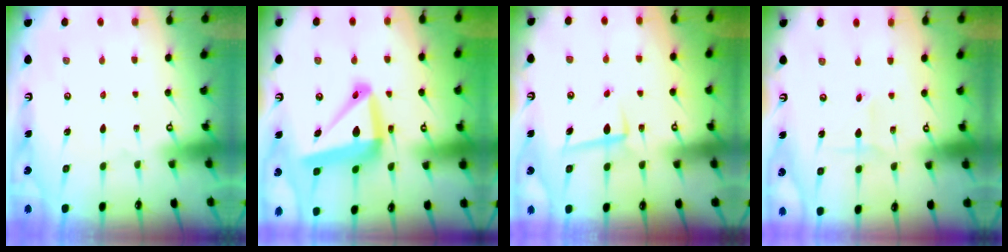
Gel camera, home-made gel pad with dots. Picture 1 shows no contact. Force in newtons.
{"total": 17.7, "press": 17.5, "slide": 2.4}
{"total": 6.0, "press": 5.8, "slide": 1.2}
{"total": 2.2, "press": 2.2, "slide": 0.2}